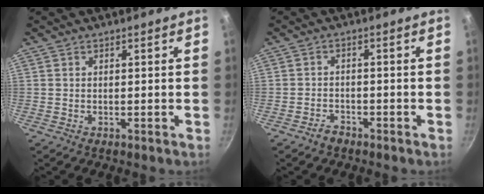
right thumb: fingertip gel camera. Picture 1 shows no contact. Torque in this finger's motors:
{"motor_torque": [0.19, -0.01, -0.05, 0.03, 0.01]}